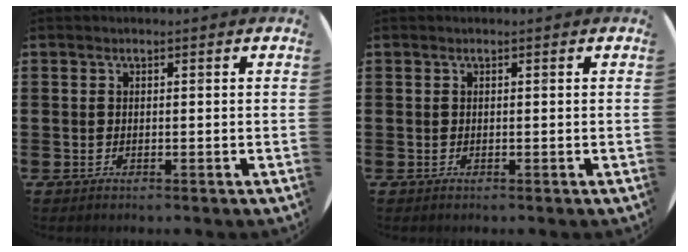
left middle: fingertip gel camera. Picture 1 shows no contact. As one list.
[{"total": 0.0}]